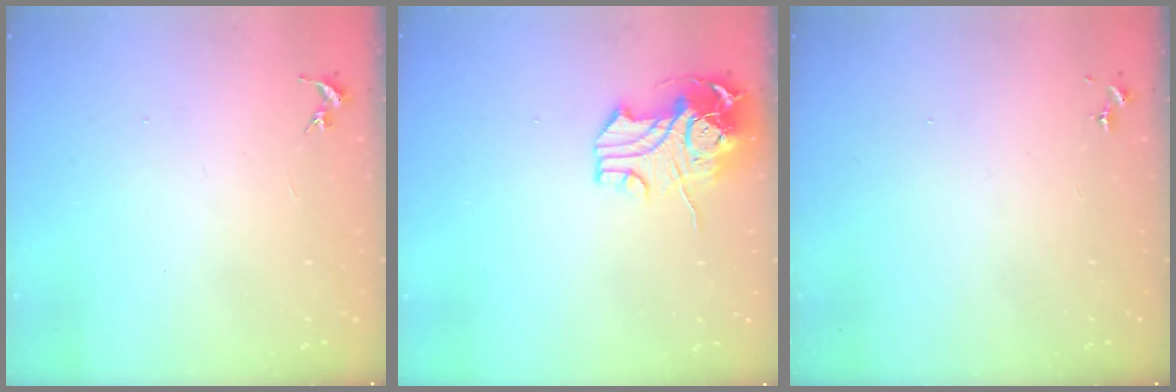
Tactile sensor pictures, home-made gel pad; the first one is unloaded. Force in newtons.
{"total": 12.2, "press": 12.0, "slide": 2.1}
{"total": 0.0}